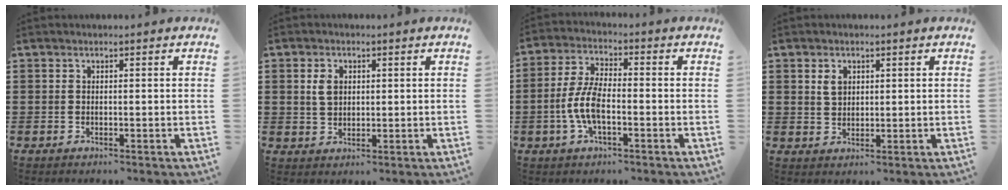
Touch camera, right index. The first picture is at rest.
{"total": 3.3, "force": [0.7, 2.3, 2.3], "torque": [-0.053, 0.010, 0.013]}
{"total": 7.1, "force": [-1.7, 3.0, 6.3], "torque": [-0.149, -0.005, -0.040]}
{"total": 2.5, "force": [1.0, 1.7, 1.6], "torque": [-0.037, 0.006, 0.018]}